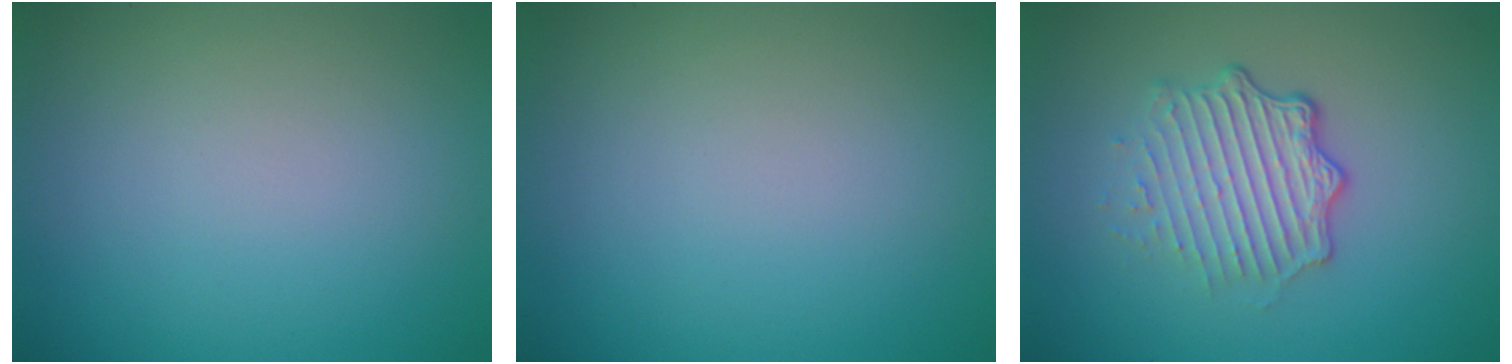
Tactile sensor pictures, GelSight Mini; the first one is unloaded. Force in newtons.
{"total": 0.0}
{"total": 4.8, "press": 3.3, "slide": 3.4}